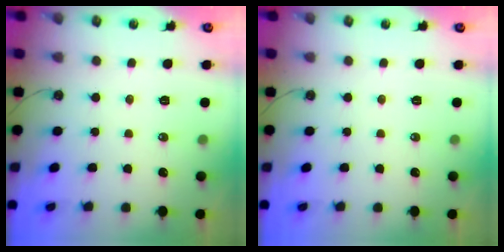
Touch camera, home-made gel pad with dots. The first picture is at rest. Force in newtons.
{"total": 0.0}